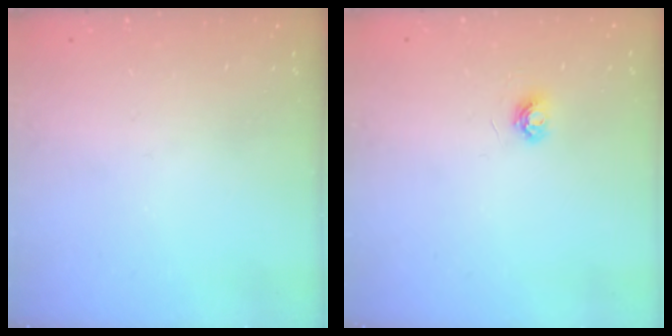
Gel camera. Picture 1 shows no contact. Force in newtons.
{"total": 4.5, "press": 4.5, "slide": 0.5}